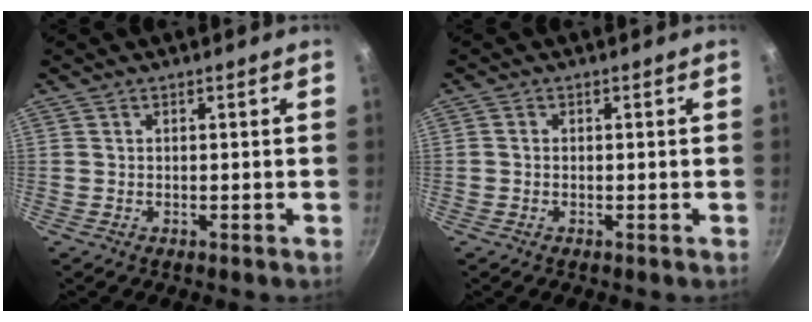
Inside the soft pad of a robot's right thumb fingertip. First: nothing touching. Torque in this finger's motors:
{"motor_torque": [-0.24, -0.25, 0.07, -0.07, -0.03]}